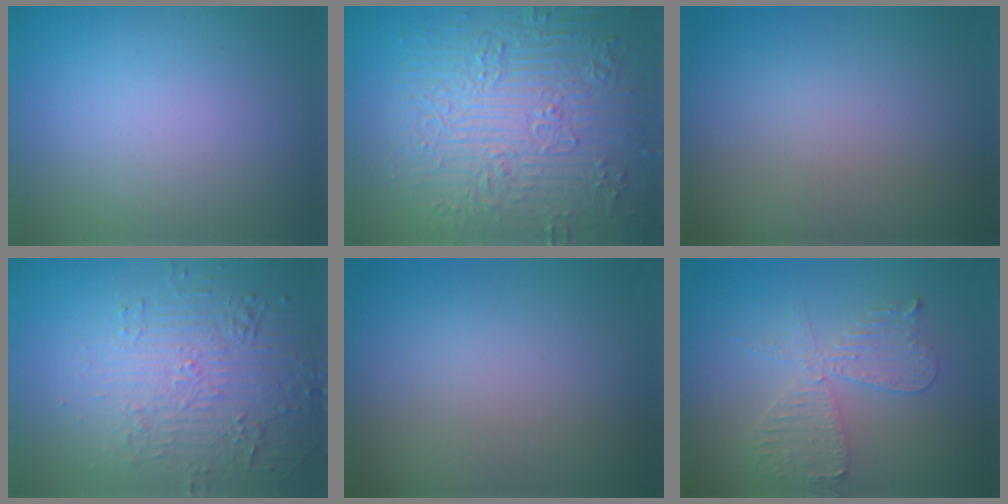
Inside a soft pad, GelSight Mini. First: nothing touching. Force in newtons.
{"total": 9.8, "press": 6.9, "slide": 7.0}
{"total": 0.0}
{"total": 5.0, "press": 3.5, "slide": 3.5}
{"total": 0.0}
{"total": 4.2, "press": 3.7, "slide": 2.1}